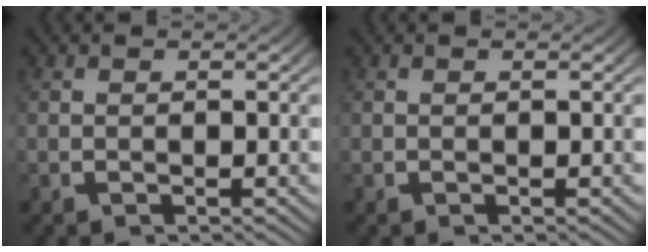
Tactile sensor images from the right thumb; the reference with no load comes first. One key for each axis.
{"total": 0.0}